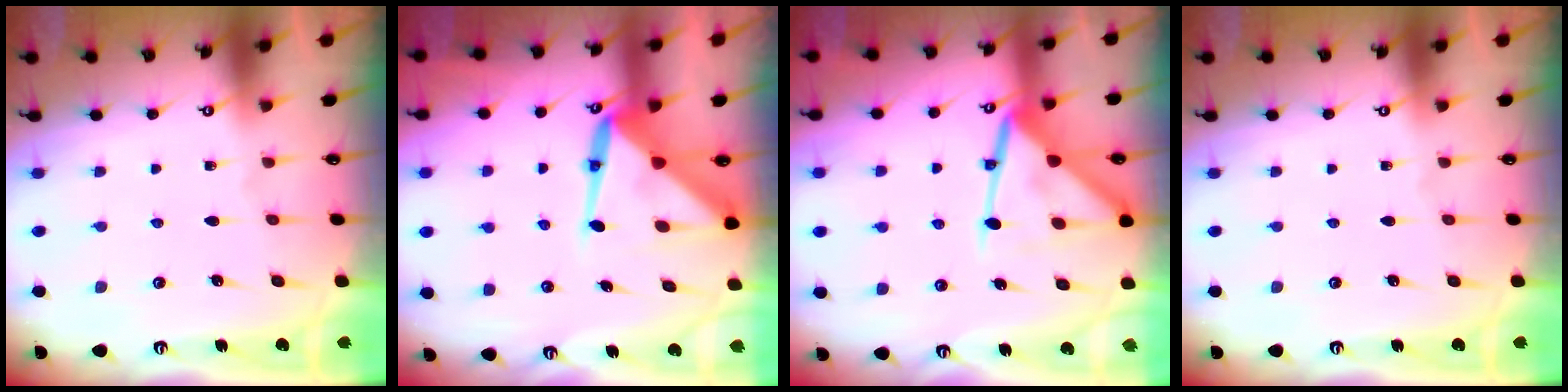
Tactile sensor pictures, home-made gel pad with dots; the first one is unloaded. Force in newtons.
{"total": 11.4, "press": 11.3, "slide": 1.1}
{"total": 12.3, "press": 12.3, "slide": 0.9}
{"total": 0.0}